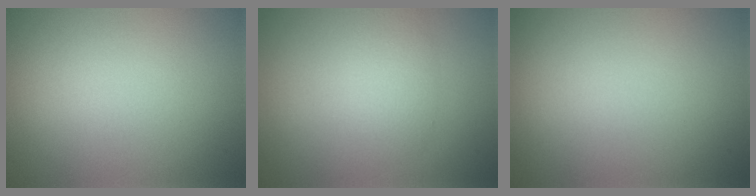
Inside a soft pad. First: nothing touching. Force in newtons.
{"total": 2.3, "press": 2.3, "slide": 0.1}
{"total": 0.0}